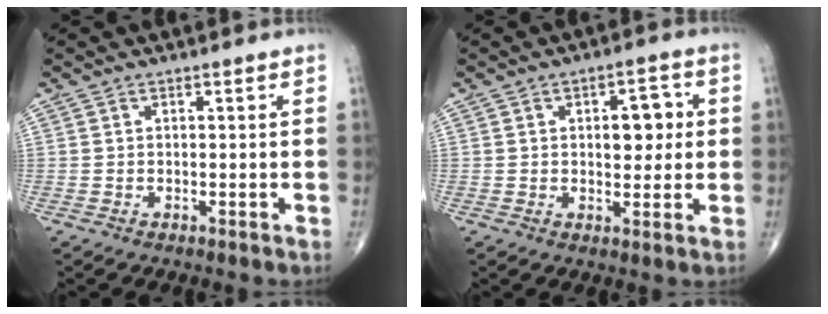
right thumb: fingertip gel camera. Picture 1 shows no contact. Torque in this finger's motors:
{"motor_torque": [0.32, 1.66, 0.72, 0.05, 0.00]}